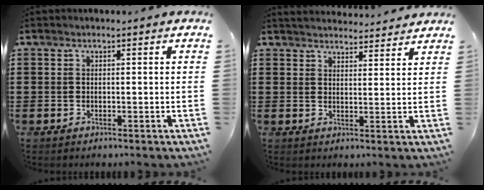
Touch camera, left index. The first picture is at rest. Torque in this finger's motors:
{"motor_torque": [2.14, 0.00, -0.18, 0.01]}